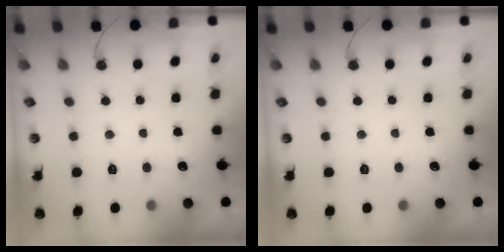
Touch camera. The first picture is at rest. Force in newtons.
{"total": 0.0}